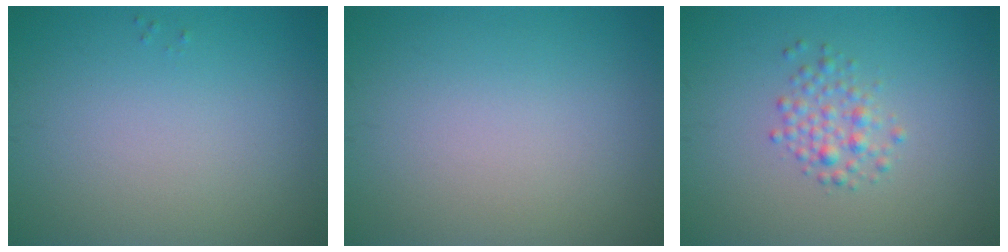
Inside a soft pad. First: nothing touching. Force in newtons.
{"total": 0.0}
{"total": 2.0, "press": 2.0, "slide": 0.0}